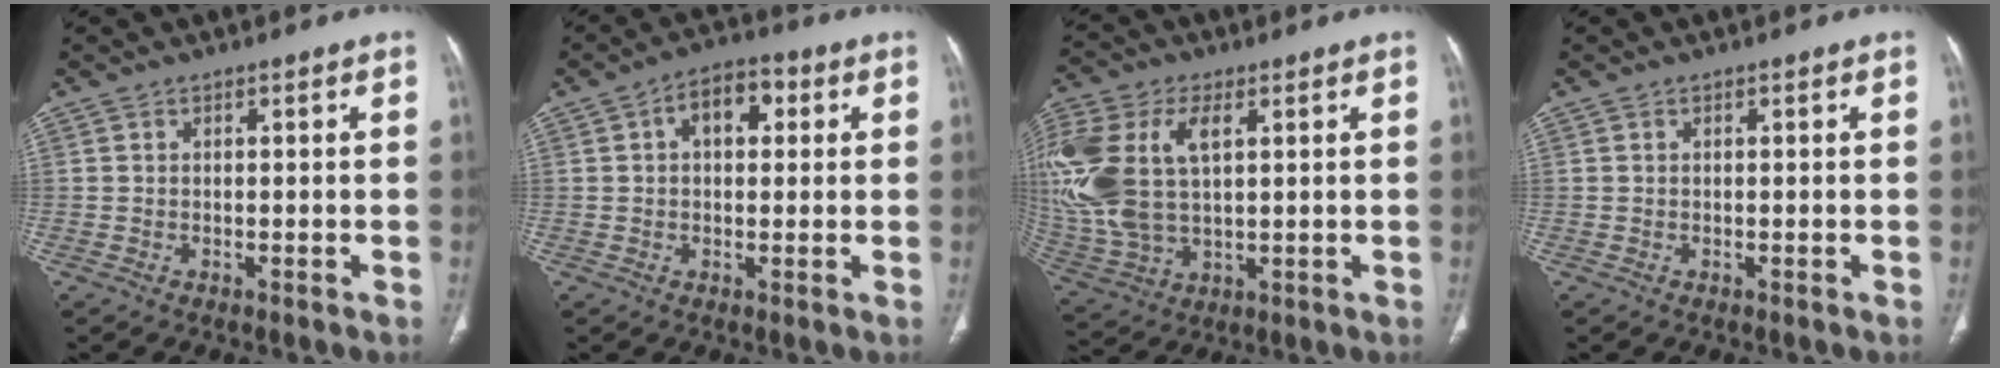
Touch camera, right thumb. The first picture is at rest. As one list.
[{"total": 7.3, "force": [1.8, 4.4, 5.5], "torque": [-0.070, 0.017, 0.021]}, {"total": 22.0, "force": [4.7, 12.8, 17.4], "torque": [-0.432, 0.004, 0.091]}, {"total": 0.0}]